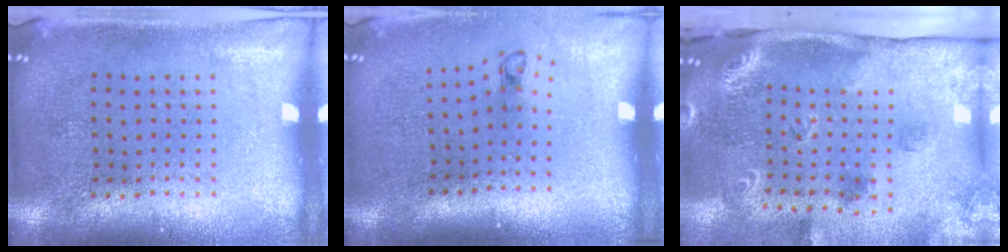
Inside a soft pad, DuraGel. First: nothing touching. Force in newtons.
{"total": 0.8, "press": 0.4, "slide": 0.7}
{"total": 2.1, "press": 1.8, "slide": 1.1}